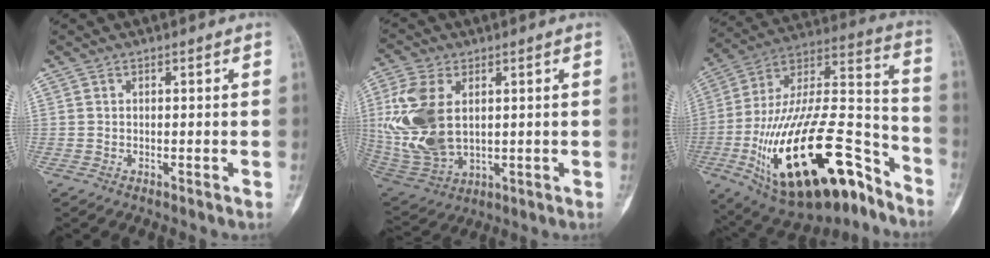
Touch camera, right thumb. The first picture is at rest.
{"total": 15.9, "force": [2.5, 9.8, 12.3], "torque": [-0.263, -0.013, 0.061]}
{"total": 33.1, "force": [-16.1, 13.7, 25.5], "torque": [-0.450, 0.069, -0.259]}